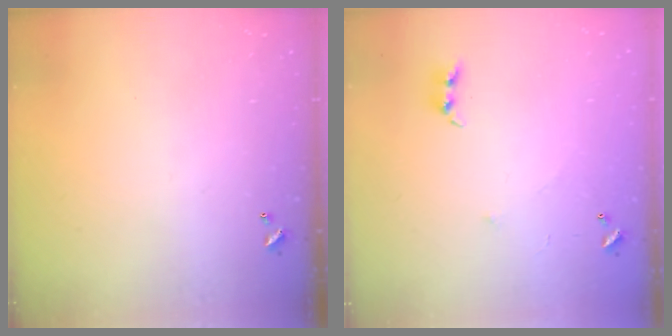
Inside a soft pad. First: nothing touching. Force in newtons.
{"total": 5.1, "press": 5.0, "slide": 1.0}